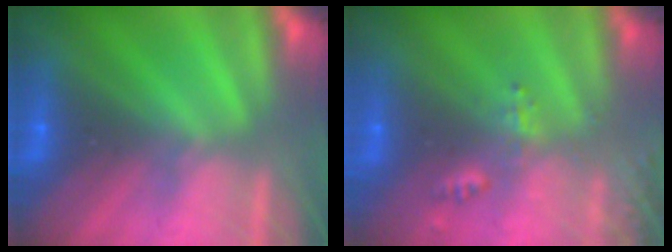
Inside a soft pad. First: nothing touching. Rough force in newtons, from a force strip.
{"total": 2.4}